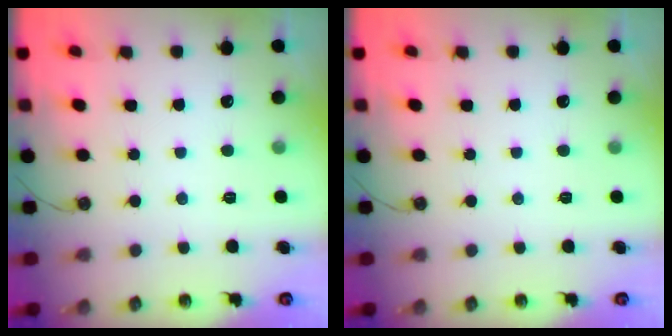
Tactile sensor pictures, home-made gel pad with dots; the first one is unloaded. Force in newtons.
{"total": 0.0}